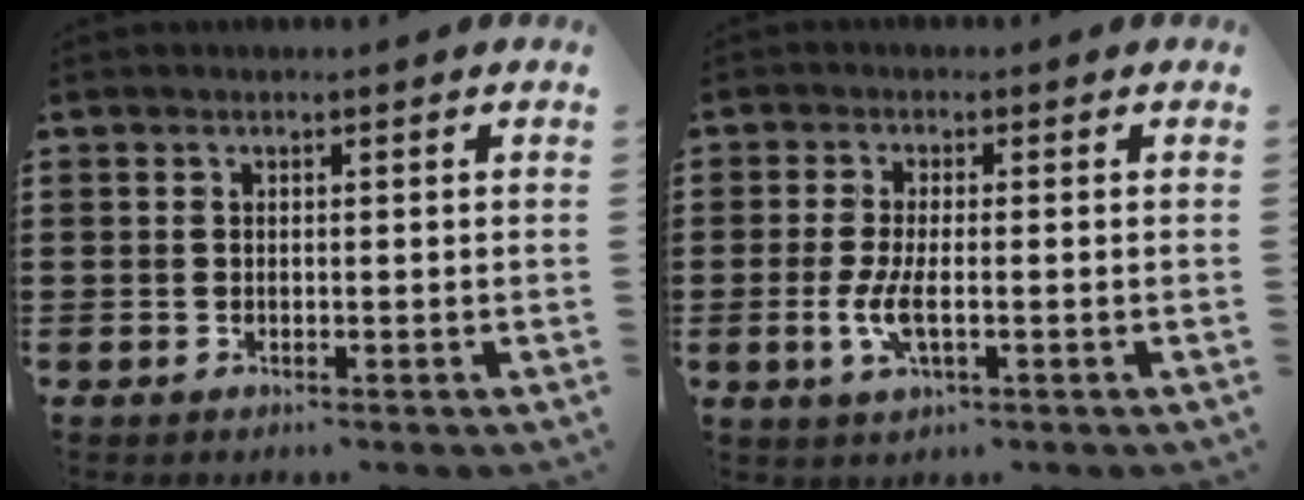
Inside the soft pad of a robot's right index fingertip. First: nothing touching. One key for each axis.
{"total": 4.6, "fx": -1.1, "fy": 1.4, "fz": 4.2, "tx": -0.098, "ty": -0.006, "tz": -0.028}